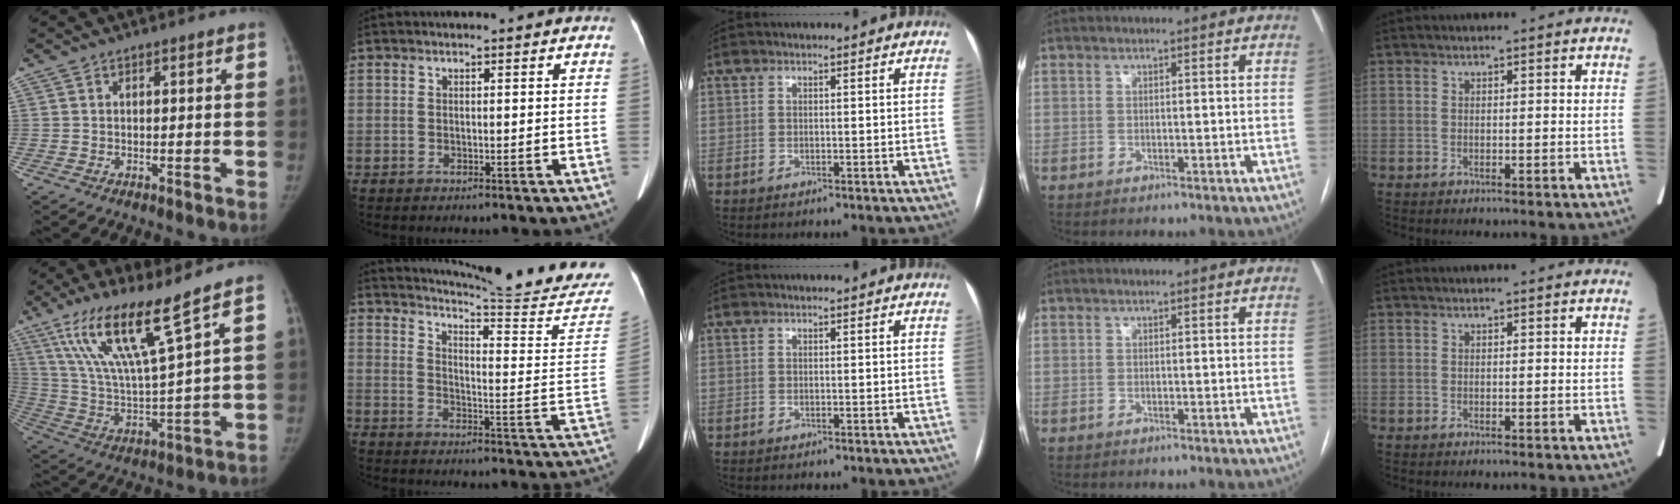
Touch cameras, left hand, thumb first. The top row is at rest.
{"thumb": {"total": 15.8, "force": [10.2, 0.9, 12.1], "torque": [-0.229, -0.054, 0.202]}, "index": {"total": 25.5, "force": [23.9, -1.3, 8.7], "torque": [-0.139, -0.136, 0.289]}}